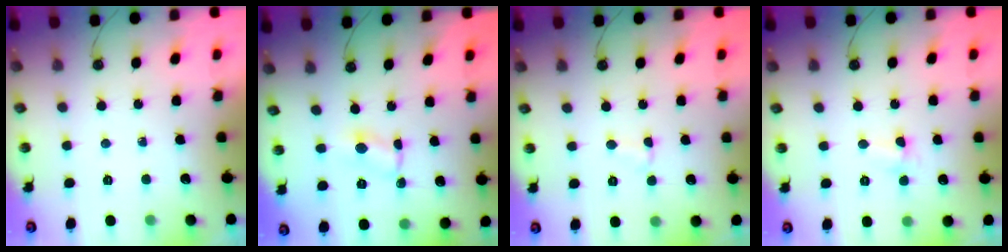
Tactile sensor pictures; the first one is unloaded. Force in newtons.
{"total": 1.2, "press": 1.2, "slide": 0.2}
{"total": 3.7, "press": 1.6, "slide": 3.3}
{"total": 3.3, "press": 3.3, "slide": 0.4}